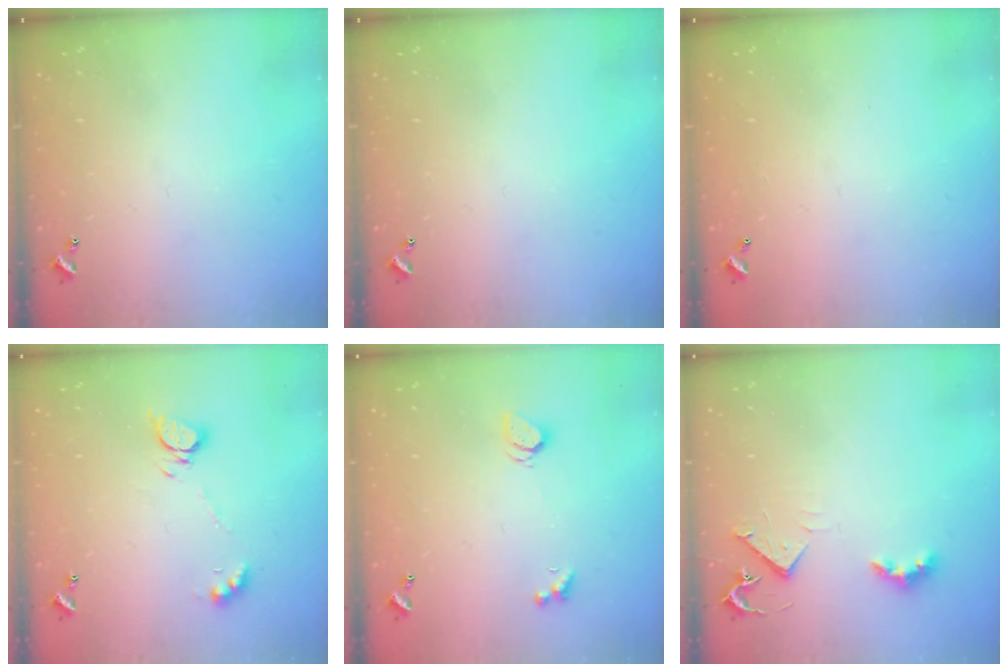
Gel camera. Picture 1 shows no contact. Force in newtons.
{"total": 0.0}
{"total": 2.7, "press": 2.7, "slide": 0.1}
{"total": 6.6, "press": 6.6, "slide": 0.7}
{"total": 2.0, "press": 2.0, "slide": 0.3}
{"total": 4.1, "press": 4.0, "slide": 0.5}